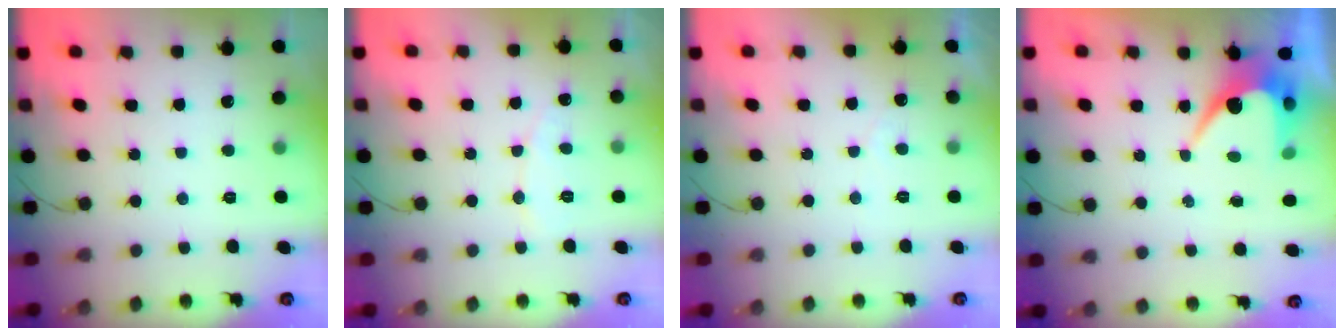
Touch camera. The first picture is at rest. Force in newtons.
{"total": 5.3, "press": 5.3, "slide": 0.4}
{"total": 2.3, "press": 2.3, "slide": 0.1}
{"total": 7.1, "press": 7.1, "slide": 0.3}